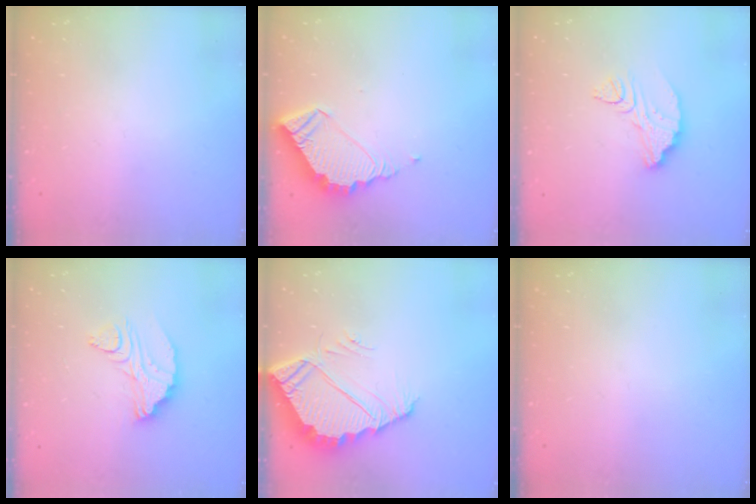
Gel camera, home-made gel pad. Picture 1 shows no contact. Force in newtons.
{"total": 6.5, "press": 6.5, "slide": 0.1}
{"total": 7.7, "press": 7.7, "slide": 0.5}
{"total": 10.8, "press": 10.8, "slide": 0.9}
{"total": 6.1, "press": 6.1, "slide": 0.3}
{"total": 0.0}